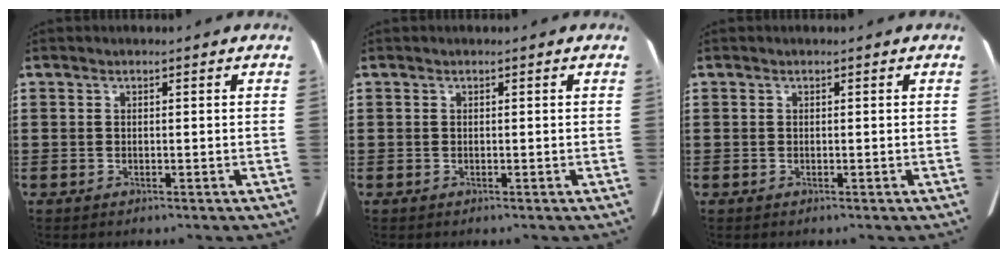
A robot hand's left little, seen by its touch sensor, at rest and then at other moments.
{"total": 0.0}
{"total": 0.0}